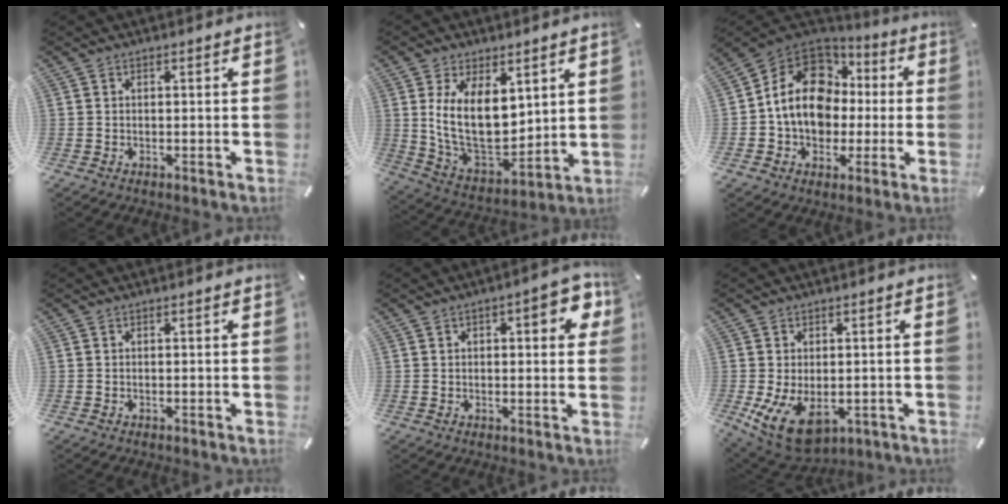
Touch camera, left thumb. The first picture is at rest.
{"total": 15.1, "force": [4.6, 9.9, 10.5], "torque": [-0.203, -0.043, 0.086]}
{"total": 15.8, "force": [0.3, 13.1, 8.8], "torque": [-0.170, 0.010, 0.008]}
{"total": 0.0}
{"total": 7.7, "force": [2.4, 3.7, 6.4], "torque": [-0.074, -0.006, 0.032]}
{"total": 9.4, "force": [-1.9, 5.9, 7.1], "torque": [-0.153, -0.007, -0.030]}